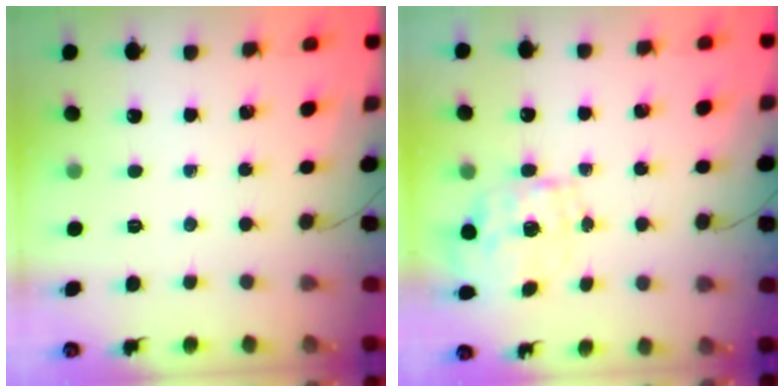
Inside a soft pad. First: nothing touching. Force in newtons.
{"total": 1.6, "press": 1.5, "slide": 0.6}